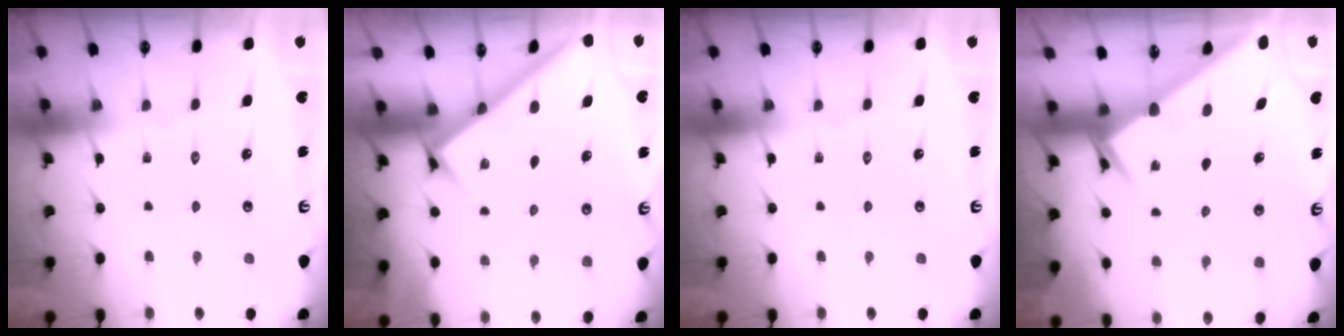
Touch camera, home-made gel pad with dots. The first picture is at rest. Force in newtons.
{"total": 2.6, "press": 2.6, "slide": 0.3}
{"total": 0.0}
{"total": 2.4, "press": 2.4, "slide": 0.3}